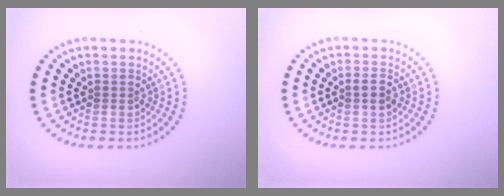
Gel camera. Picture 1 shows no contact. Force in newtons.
{"total": 1.3, "press": 1.2, "slide": 0.5}